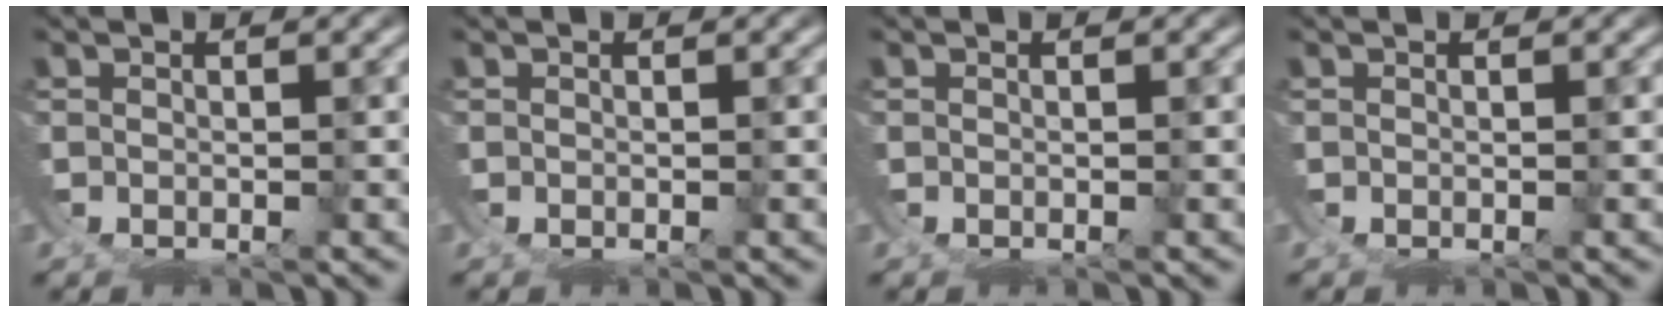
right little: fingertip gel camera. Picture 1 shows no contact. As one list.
[{"total": 0.0}, {"total": 0.0}, {"total": 0.0}]